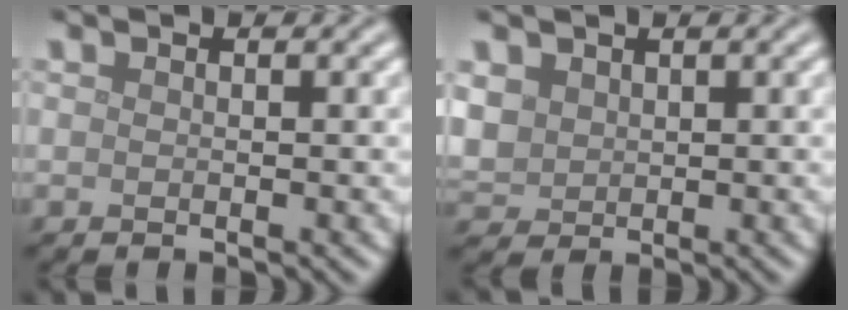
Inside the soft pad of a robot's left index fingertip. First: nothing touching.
{"total": 2.6, "force": [1.0, 2.2, 1.0], "torque": [-0.033, 0.000, 0.022]}